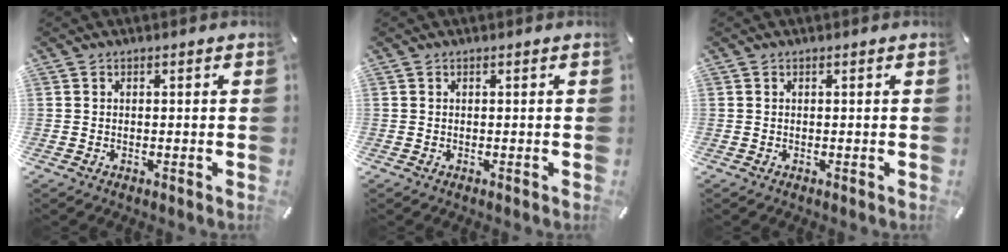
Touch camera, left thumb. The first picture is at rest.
{"total": 0.0}
{"total": 0.0}